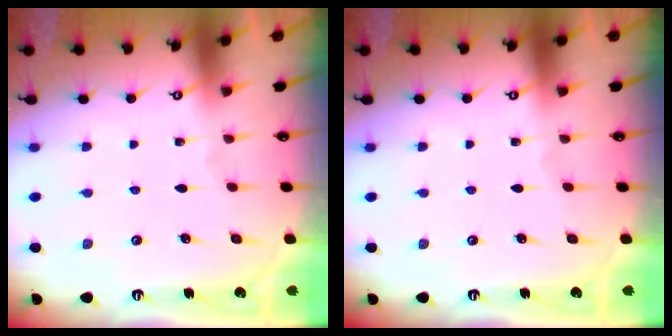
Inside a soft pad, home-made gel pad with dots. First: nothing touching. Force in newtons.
{"total": 0.0}